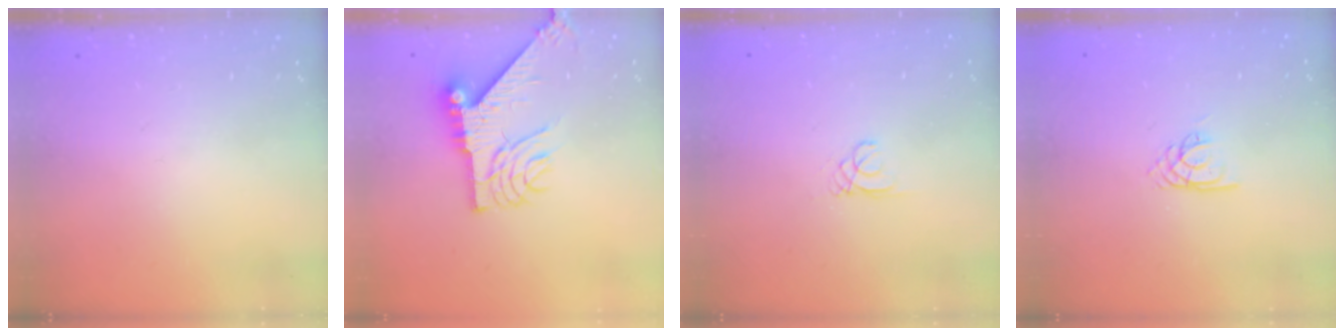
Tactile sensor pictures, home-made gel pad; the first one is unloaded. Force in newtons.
{"total": 11.1, "press": 11.1, "slide": 1.3}
{"total": 0.6, "press": 0.6, "slide": 0.1}
{"total": 1.9, "press": 1.9, "slide": 0.2}